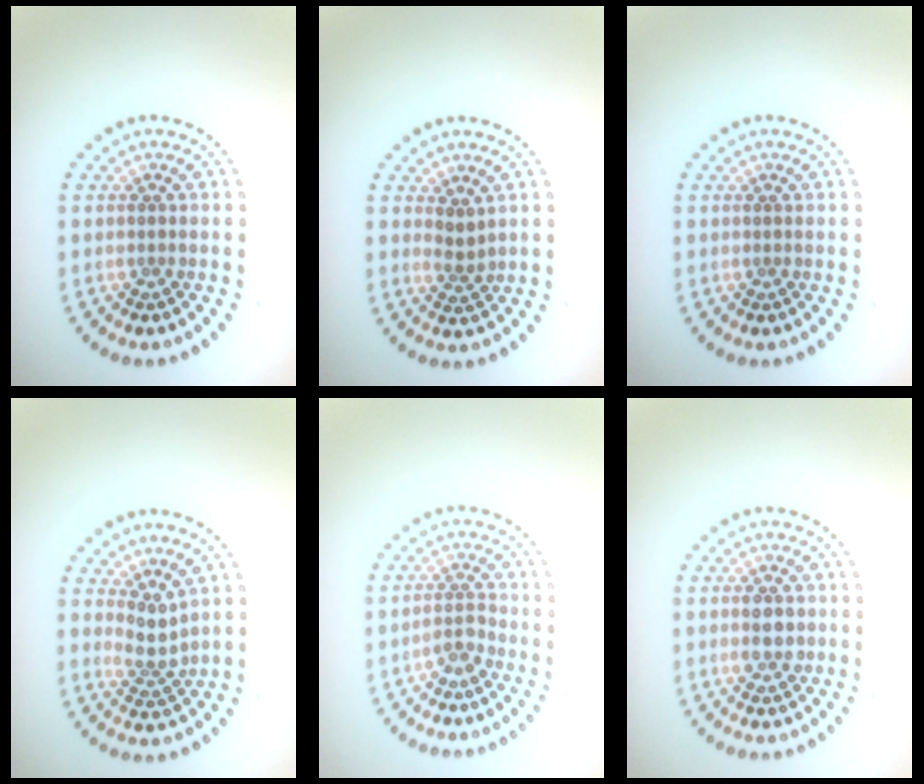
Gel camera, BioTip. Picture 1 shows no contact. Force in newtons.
{"total": 1.7, "press": 1.1, "slide": 1.3}
{"total": 0.0}
{"total": 2.2, "press": 1.5, "slide": 1.6}
{"total": 1.6, "press": 1.3, "slide": 0.9}
{"total": 2.6, "press": 2.6, "slide": 0.2}